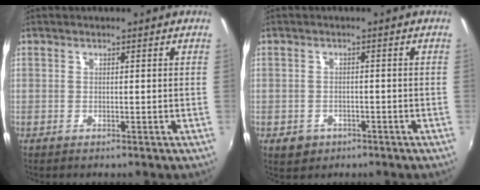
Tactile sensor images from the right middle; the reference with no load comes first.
{"total": 3.8, "force": [-1.9, 3.0, 1.3], "torque": [-0.034, -0.004, -0.026]}